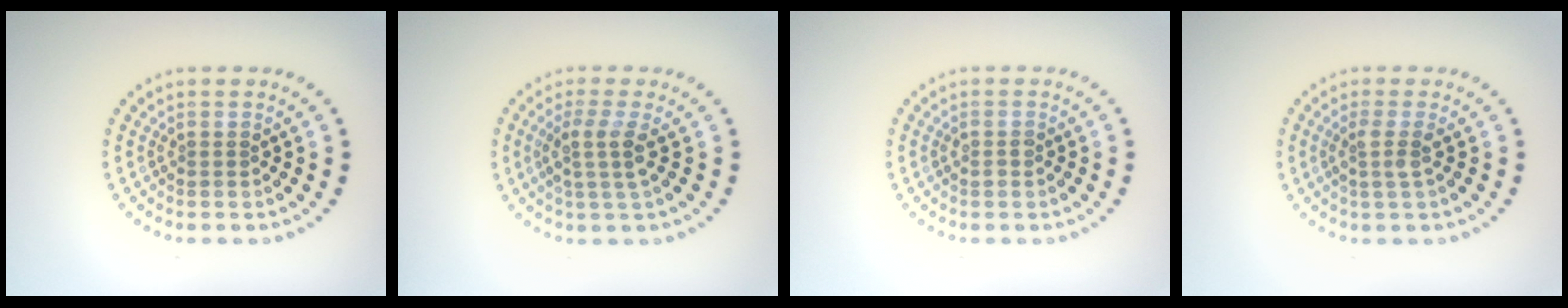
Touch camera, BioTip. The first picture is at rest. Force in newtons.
{"total": 2.7, "press": 2.1, "slide": 1.7}
{"total": 0.7, "press": 0.7, "slide": 0.3}
{"total": 1.8, "press": 1.3, "slide": 1.2}